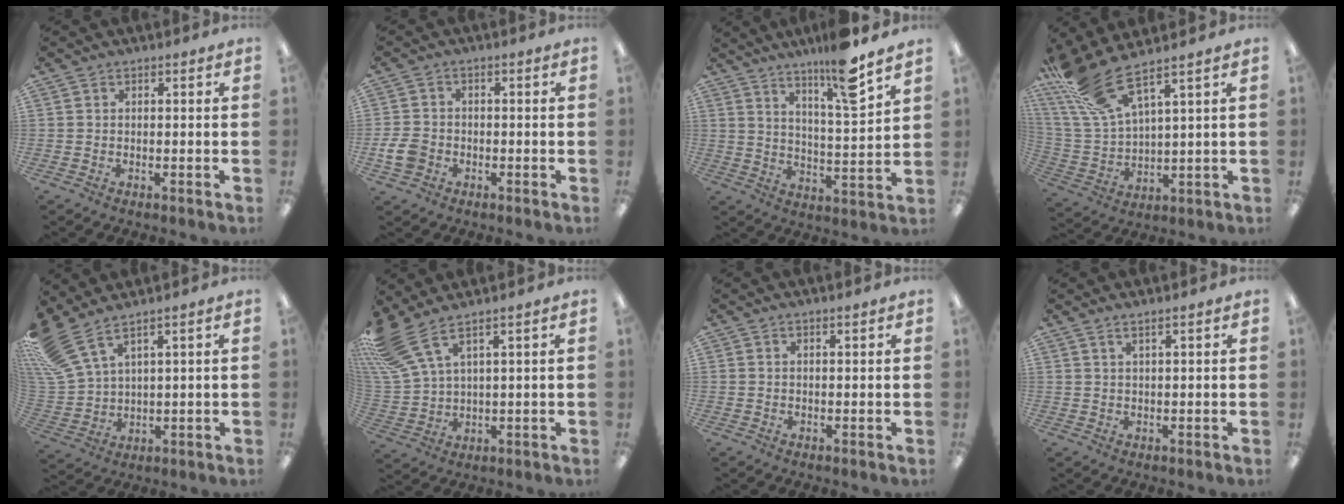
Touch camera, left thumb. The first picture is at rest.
{"total": 5.1, "force": [-1.5, 4.2, 2.5], "torque": [-0.060, 0.006, -0.028]}
{"total": 12.4, "force": [9.4, 1.0, 8.0], "torque": [-0.132, -0.055, 0.152]}
{"total": 14.5, "force": [10.7, 3.8, 9.1], "torque": [-0.208, -0.049, 0.193]}
{"total": 11.1, "force": [7.5, 4.2, 7.0], "torque": [-0.161, -0.030, 0.148]}
{"total": 11.4, "force": [7.3, 4.2, 7.7], "torque": [-0.173, -0.029, 0.141]}
{"total": 0.7, "force": [0.5, 0.0, 0.4], "torque": [-0.009, 0.000, 0.009]}
{"total": 1.6, "force": [1.3, -0.1, 1.0], "torque": [-0.021, -0.002, 0.023]}